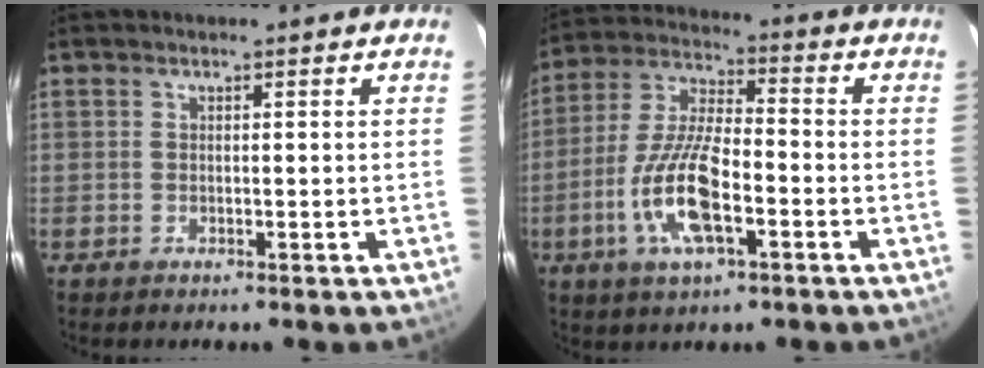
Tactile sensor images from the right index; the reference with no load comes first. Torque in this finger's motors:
{"motor_torque": [1.75, -0.39, 0.66, 0.13]}